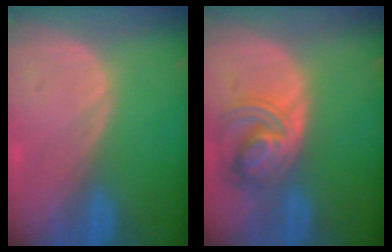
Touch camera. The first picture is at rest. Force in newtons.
{"total": 6.8, "press": 6.7, "slide": 1.2}